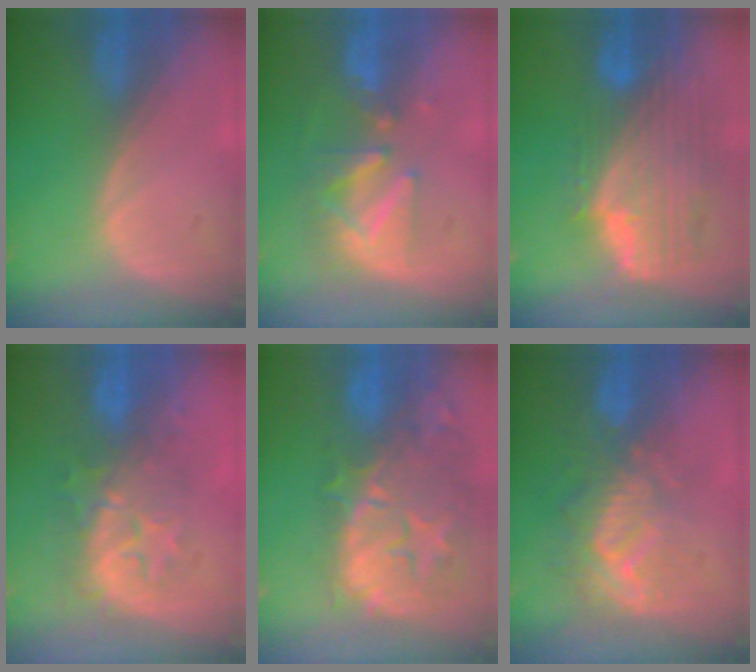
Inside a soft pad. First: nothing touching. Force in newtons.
{"total": 8.1, "press": 7.5, "slide": 3.2}
{"total": 11.5, "press": 9.8, "slide": 6.0}
{"total": 8.4, "press": 8.1, "slide": 2.0}
{"total": 13.7, "press": 11.8, "slide": 6.9}
{"total": 9.4, "press": 8.5, "slide": 4.1}